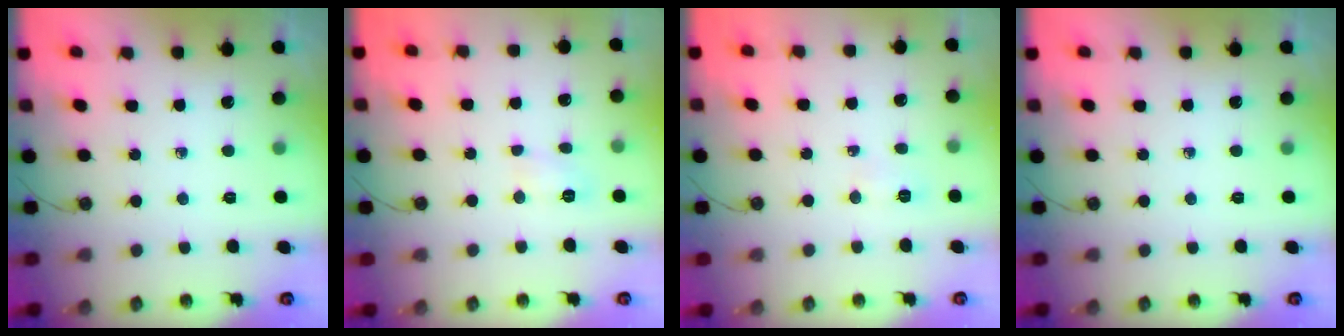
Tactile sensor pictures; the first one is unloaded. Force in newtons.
{"total": 3.9, "press": 3.9, "slide": 0.4}
{"total": 3.9, "press": 3.7, "slide": 1.0}
{"total": 0.0}